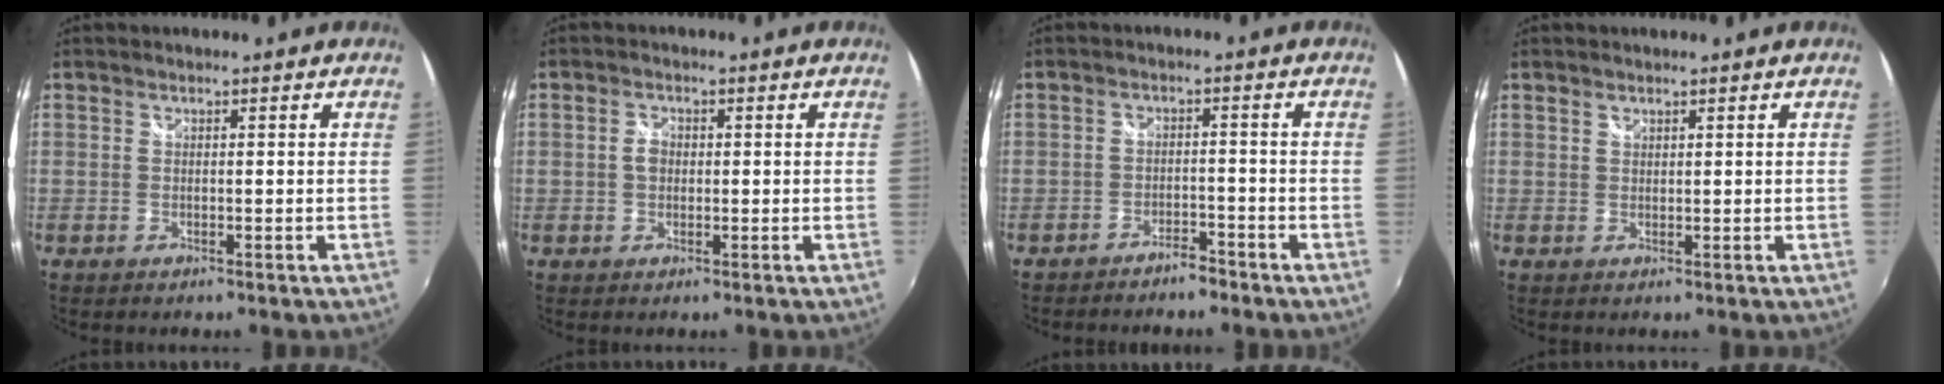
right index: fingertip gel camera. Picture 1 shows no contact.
{"total": 2.3, "force": [0.0, 1.8, 1.4], "torque": [-0.027, 0.005, -0.003]}
{"total": 3.7, "force": [-3.4, 1.1, 1.1], "torque": [-0.033, 0.002, -0.052]}
{"total": 0.8, "force": [0.6, 0.5, 0.2], "torque": [-0.001, 0.002, 0.010]}